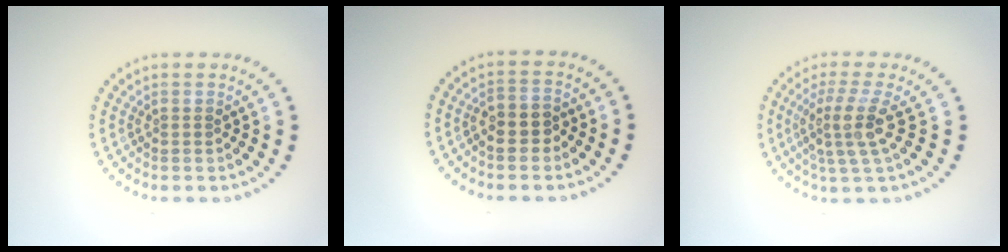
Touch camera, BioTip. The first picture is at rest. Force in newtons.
{"total": 2.0, "press": 1.9, "slide": 0.6}
{"total": 3.8, "press": 2.7, "slide": 2.6}